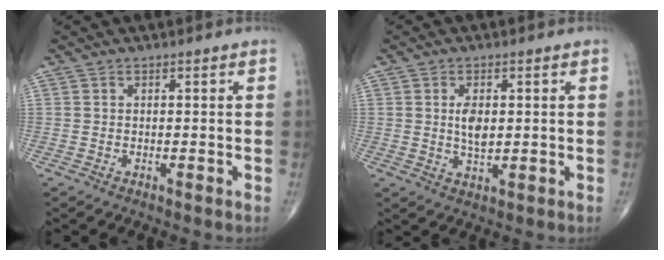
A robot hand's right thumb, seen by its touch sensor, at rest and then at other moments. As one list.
[{"total": 4.4, "force": [0.7, 2.2, 3.8], "torque": [-0.067, -0.009, 0.015]}]